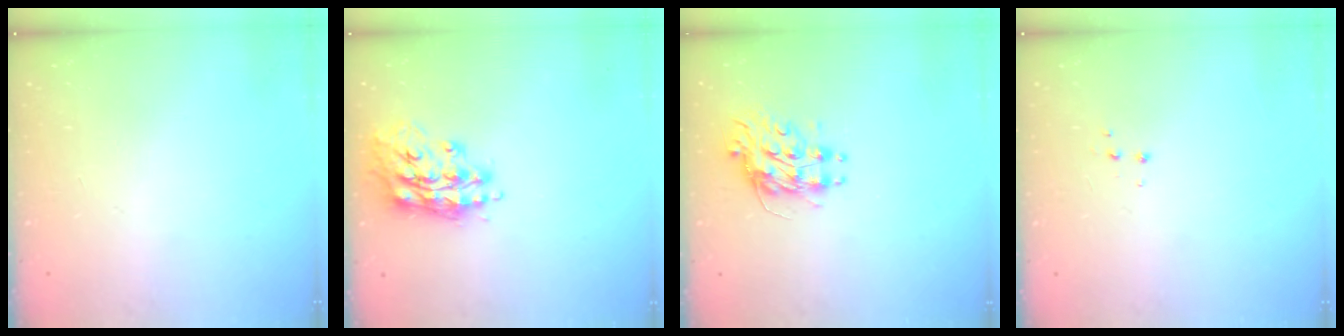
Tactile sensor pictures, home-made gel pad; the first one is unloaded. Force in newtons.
{"total": 15.5, "press": 15.5, "slide": 1.4}
{"total": 9.0, "press": 9.0, "slide": 0.7}
{"total": 3.3, "press": 3.2, "slide": 0.4}